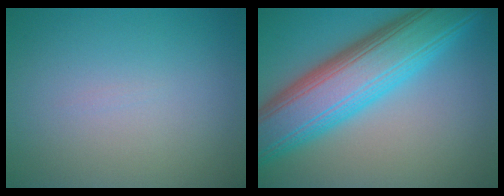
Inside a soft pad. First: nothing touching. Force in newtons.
{"total": 11.1, "press": 11.1, "slide": 0.3}